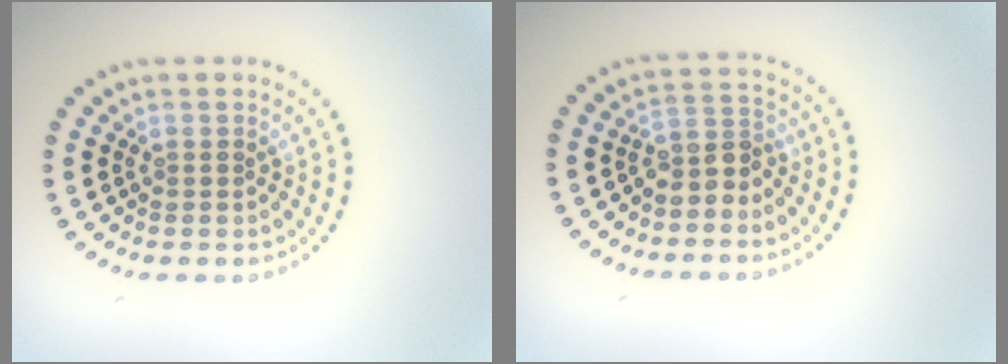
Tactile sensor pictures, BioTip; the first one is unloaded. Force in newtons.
{"total": 2.5, "press": 1.9, "slide": 1.6}